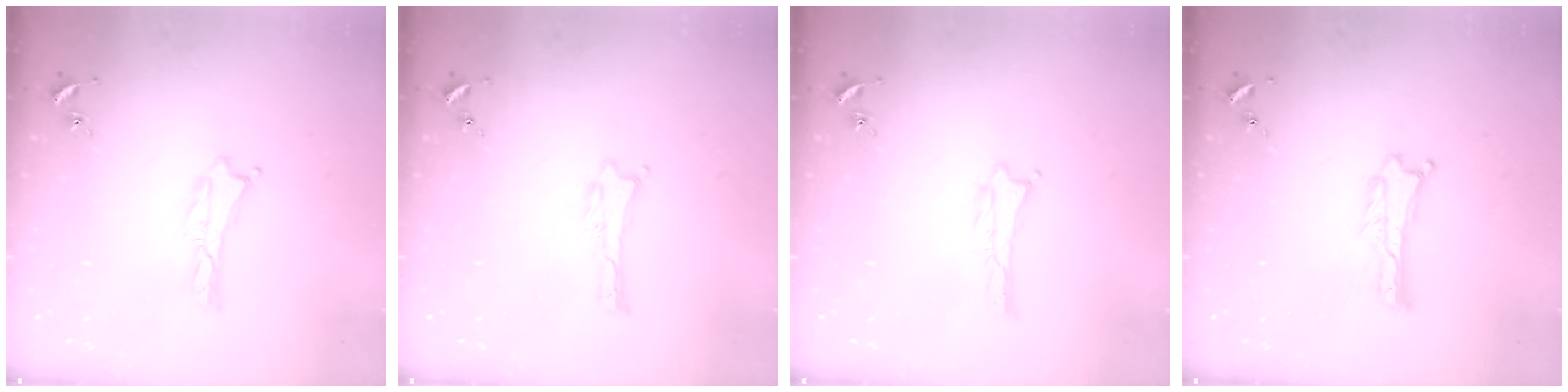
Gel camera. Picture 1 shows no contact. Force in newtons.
{"total": 0.0}
{"total": 0.0}
{"total": 0.8, "press": 0.8, "slide": 0.2}